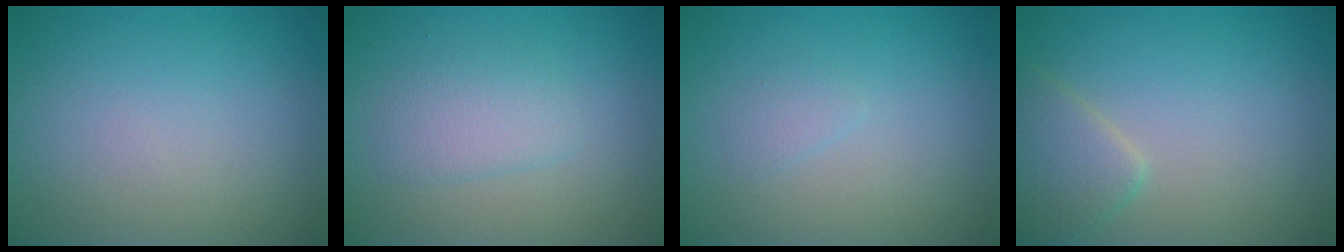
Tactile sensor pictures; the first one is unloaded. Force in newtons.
{"total": 2.2, "press": 2.2, "slide": 0.1}
{"total": 0.8, "press": 0.8, "slide": 0.0}
{"total": 2.7, "press": 2.7, "slide": 0.1}